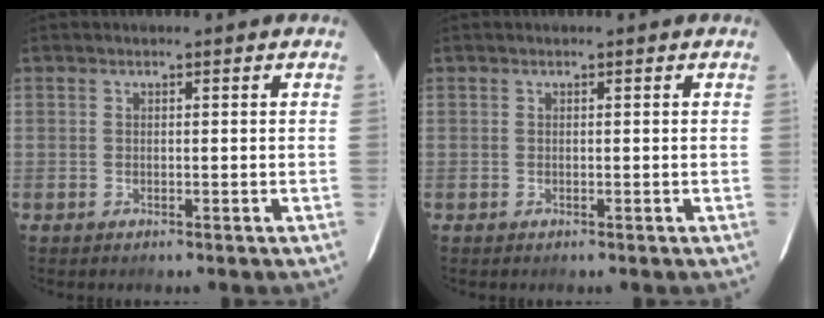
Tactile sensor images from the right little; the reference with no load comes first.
{"total": 0.0}